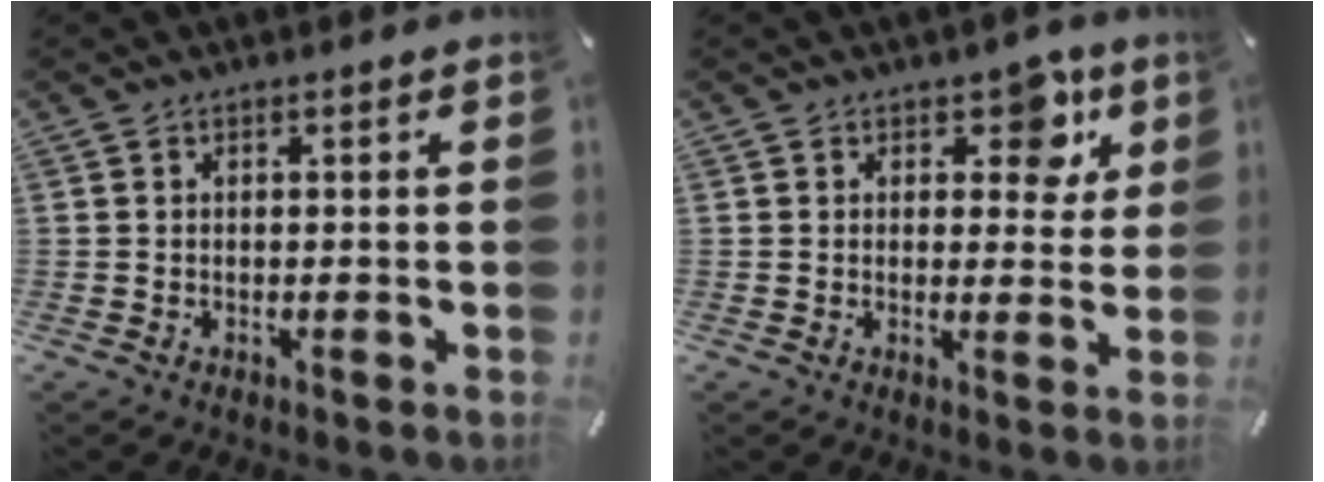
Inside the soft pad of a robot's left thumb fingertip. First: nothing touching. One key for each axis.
{"total": 7.8, "fx": 3.9, "fy": 5.0, "fz": 4.6, "tx": -0.032, "ty": -0.019, "tz": 0.057}